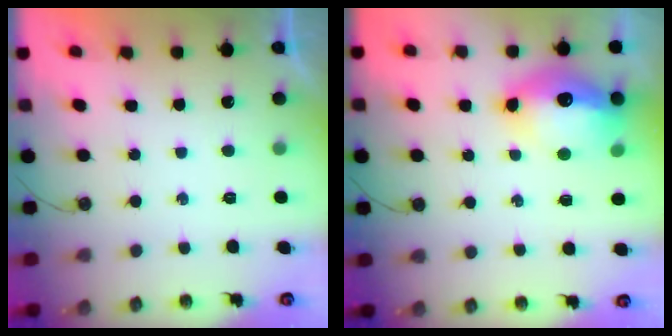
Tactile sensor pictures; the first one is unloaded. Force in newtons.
{"total": 15.3, "press": 15.2, "slide": 1.3}